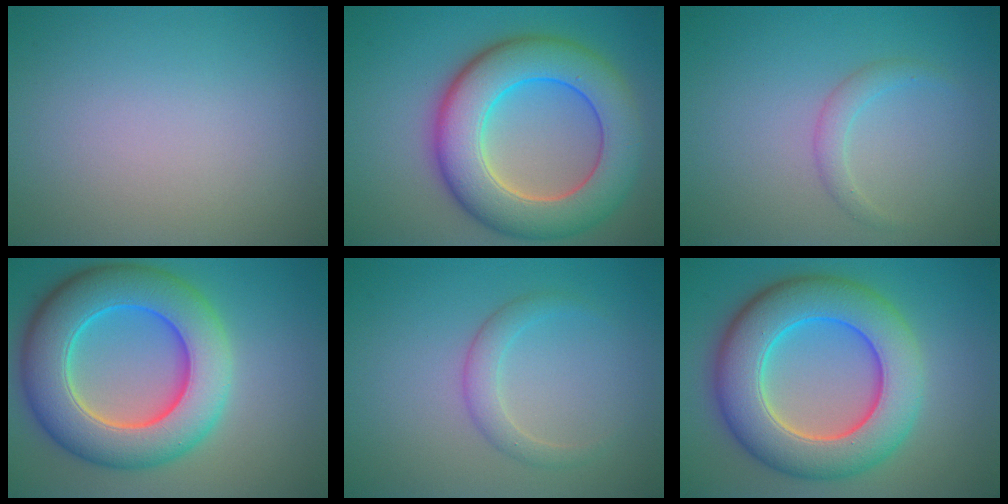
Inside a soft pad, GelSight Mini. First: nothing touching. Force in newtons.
{"total": 10.3, "press": 10.3, "slide": 0.1}
{"total": 1.5, "press": 1.5, "slide": 0.1}
{"total": 11.0, "press": 11.0, "slide": 0.5}
{"total": 2.0, "press": 2.0, "slide": 0.1}
{"total": 10.4, "press": 10.3, "slide": 0.7}